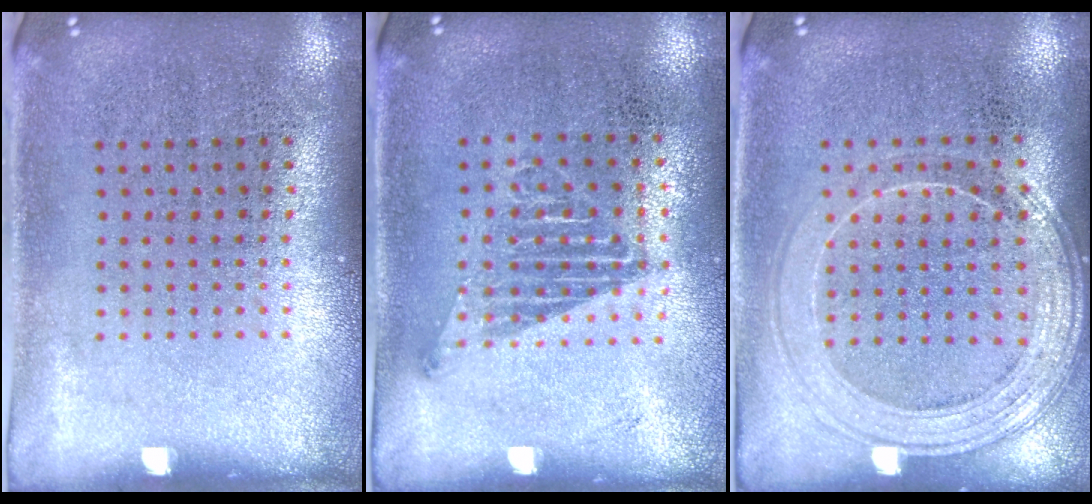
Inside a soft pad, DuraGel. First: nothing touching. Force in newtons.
{"total": 1.2, "press": 1.0, "slide": 0.6}
{"total": 1.6, "press": 1.5, "slide": 0.4}